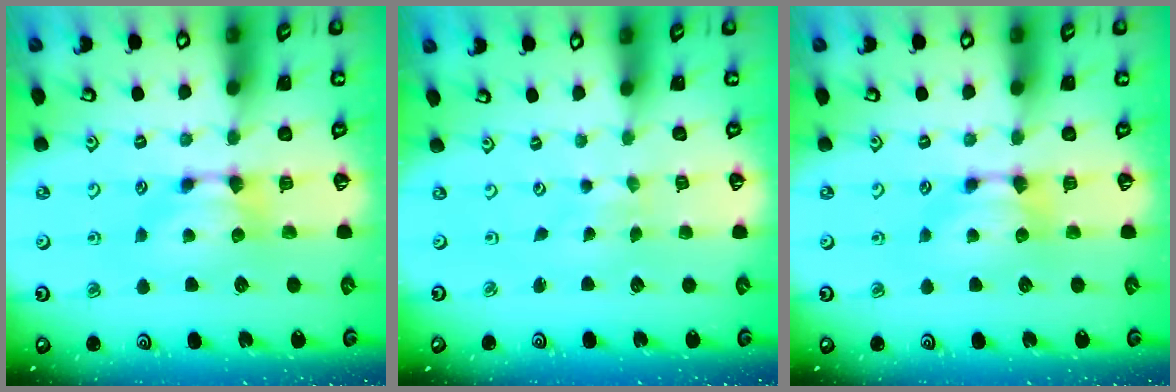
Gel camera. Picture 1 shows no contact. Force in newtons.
{"total": 4.6, "press": 4.6, "slide": 0.1}
{"total": 0.0}